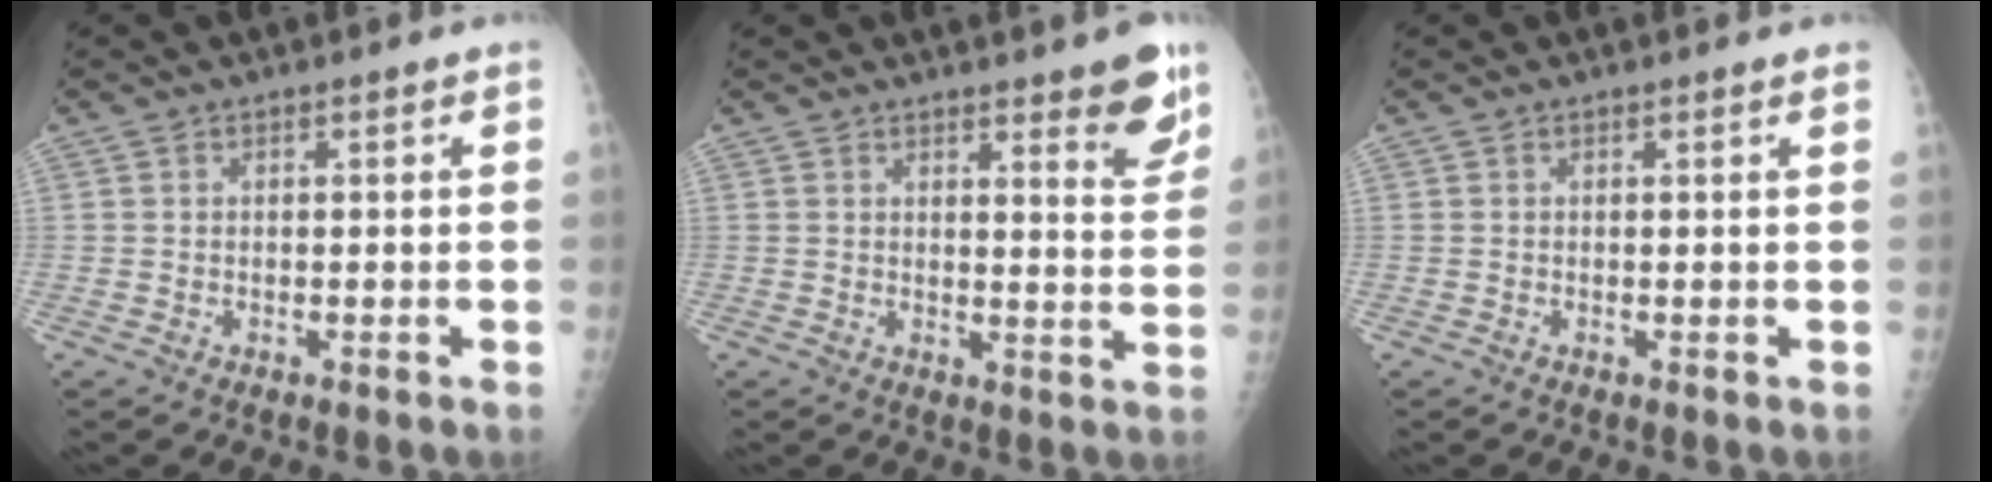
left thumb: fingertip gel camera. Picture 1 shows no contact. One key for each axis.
{"total": 7.9, "fx": 5.1, "fy": 1.7, "fz": 5.8, "tx": -0.050, "ty": -0.032, "tz": 0.063}
{"total": 0.9, "fx": 0.8, "fy": -0.1, "fz": 0.4, "tx": -0.014, "ty": 0.000, "tz": 0.009}